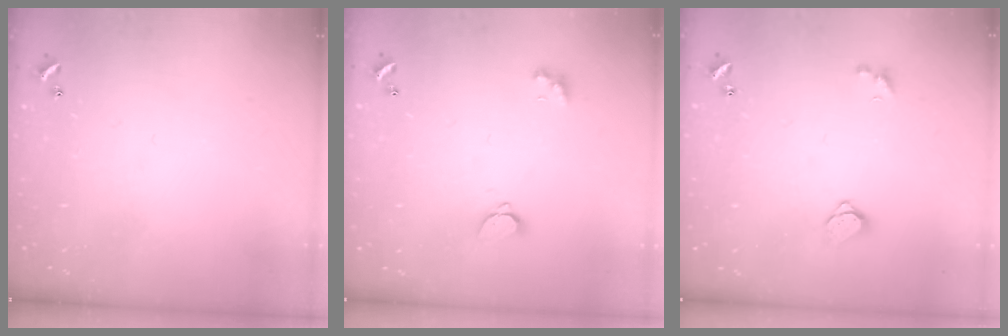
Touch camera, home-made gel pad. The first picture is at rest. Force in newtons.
{"total": 1.6, "press": 1.6, "slide": 0.5}
{"total": 1.5, "press": 1.5, "slide": 0.3}